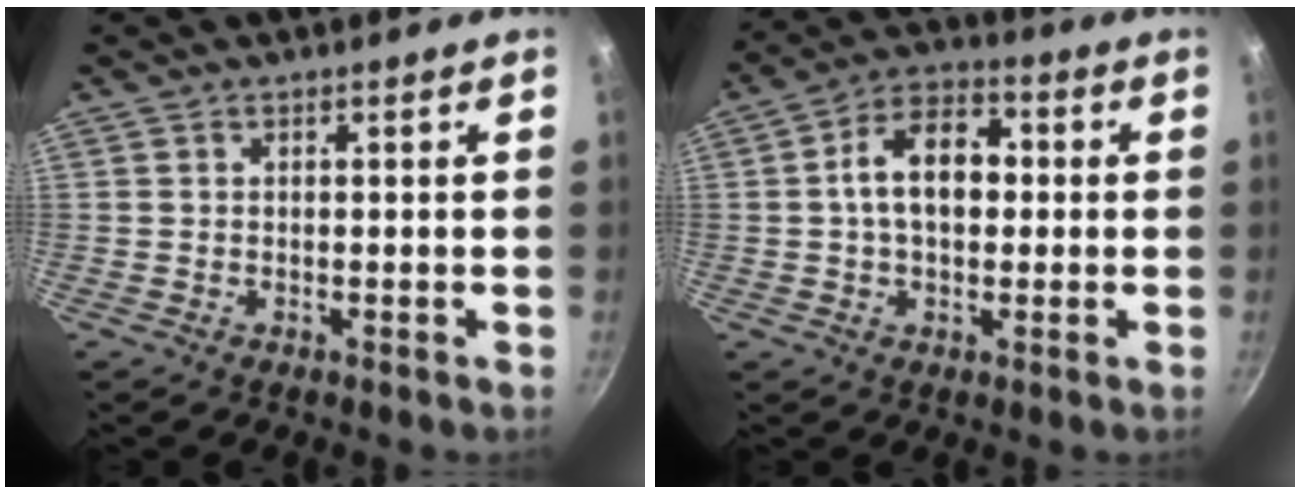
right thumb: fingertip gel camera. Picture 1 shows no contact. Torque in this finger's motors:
{"motor_torque": [0.45, 2.30, 1.06, -0.45, 0.11]}